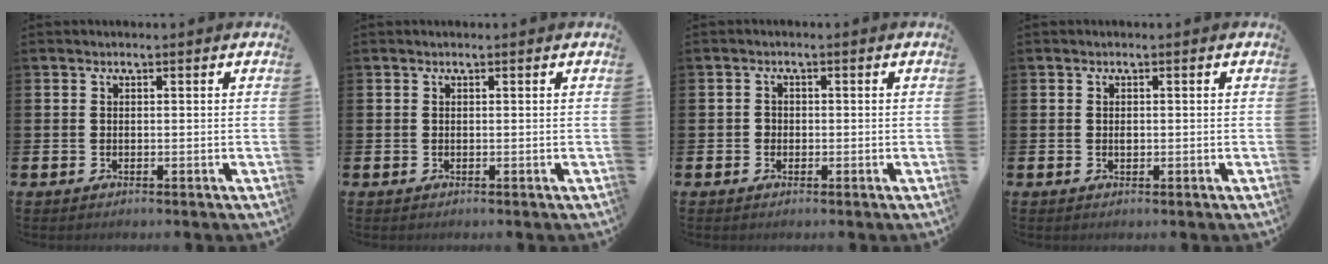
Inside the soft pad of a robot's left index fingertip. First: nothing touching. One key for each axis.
{"total": 0.0}
{"total": 1.1, "fx": -0.3, "fy": 1.1, "fz": 0.2, "tx": 0.007, "ty": 0.000, "tz": -0.011}
{"total": 0.7, "fx": 0.0, "fy": 0.5, "fz": 0.5, "tx": -0.003, "ty": 0.000, "tz": -0.001}